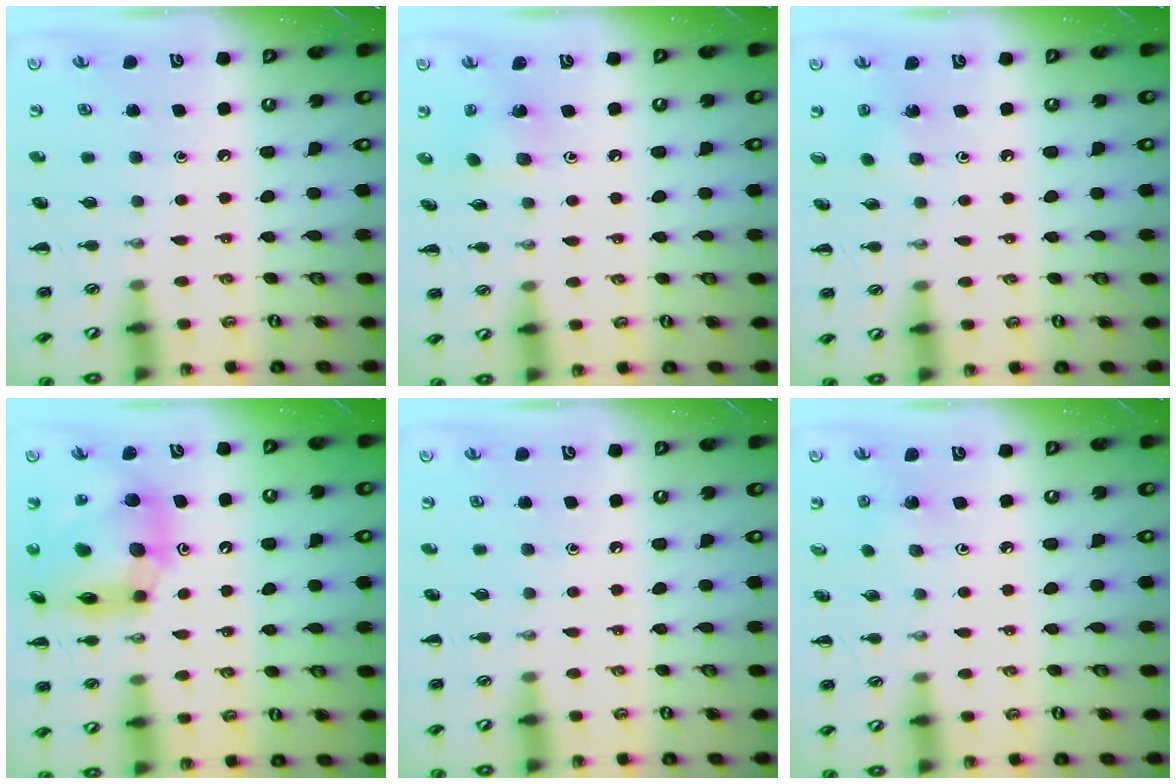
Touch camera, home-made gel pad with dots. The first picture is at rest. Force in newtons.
{"total": 3.7, "press": 3.5, "slide": 1.2}
{"total": 2.6, "press": 2.5, "slide": 0.8}
{"total": 15.5, "press": 14.7, "slide": 5.0}
{"total": 0.0}
{"total": 1.9, "press": 1.9, "slide": 0.4}